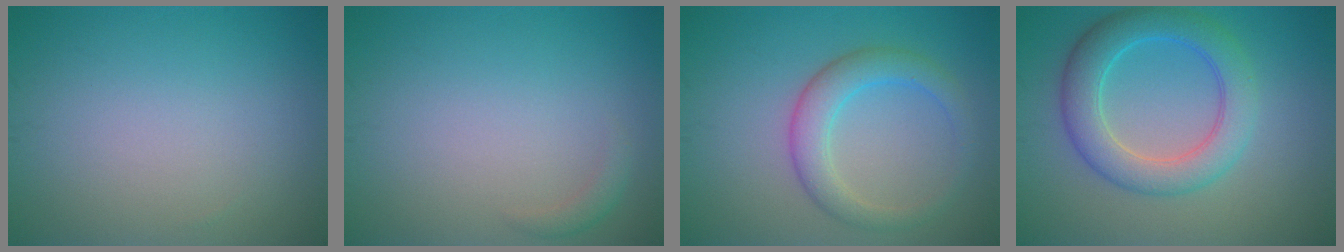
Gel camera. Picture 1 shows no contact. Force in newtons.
{"total": 1.0, "press": 1.0, "slide": 0.0}
{"total": 3.8, "press": 3.8, "slide": 0.1}
{"total": 5.7, "press": 5.7, "slide": 0.1}